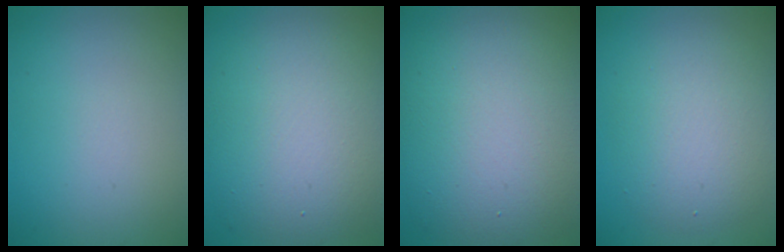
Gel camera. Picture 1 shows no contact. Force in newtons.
{"total": 10.5, "press": 10.5, "slide": 0.6}
{"total": 13.5, "press": 13.5, "slide": 0.4}
{"total": 5.4, "press": 5.3, "slide": 0.2}